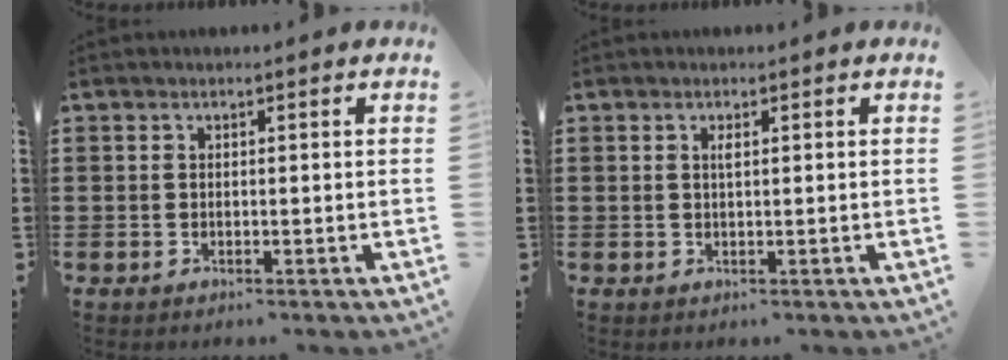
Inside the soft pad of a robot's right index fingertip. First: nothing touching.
{"total": 0.8, "force": [0.3, 0.1, 0.8], "torque": [-0.016, -0.001, 0.005]}